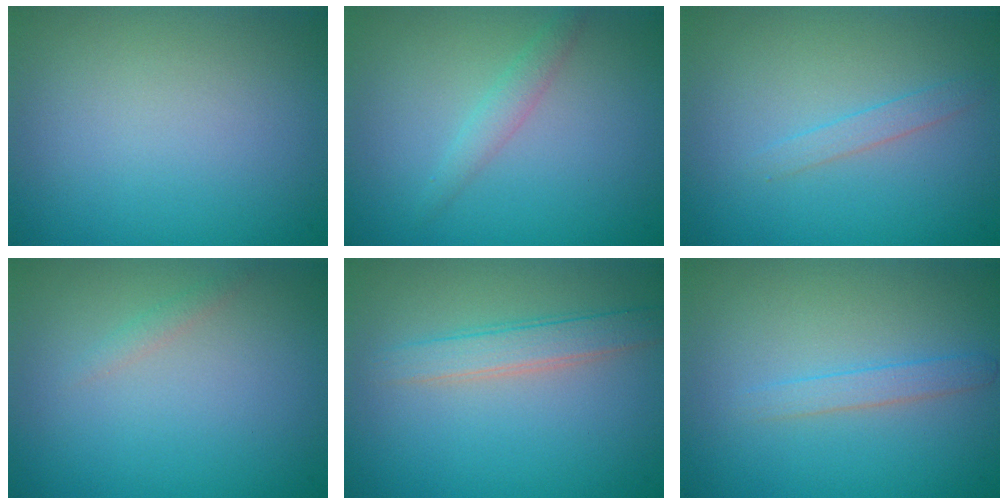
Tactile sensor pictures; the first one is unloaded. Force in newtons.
{"total": 1.4, "press": 1.4, "slide": 0.1}
{"total": 1.1, "press": 1.1, "slide": 0.1}
{"total": 0.7, "press": 0.7, "slide": 0.1}
{"total": 2.5, "press": 2.5, "slide": 0.1}
{"total": 1.5, "press": 1.4, "slide": 0.1}